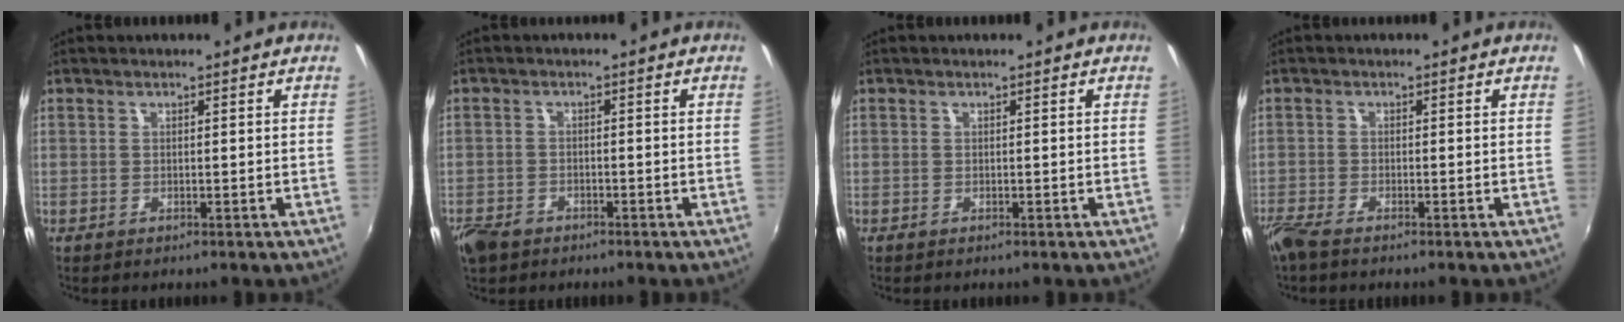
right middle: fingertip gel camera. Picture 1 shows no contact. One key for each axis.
{"total": 5.7, "fx": -4.1, "fy": 3.2, "fz": 2.2, "tx": -0.068, "ty": -0.011, "tz": -0.078}
{"total": 0.0}
{"total": 3.8, "fx": -3.2, "fy": 0.5, "fz": 2.1, "tx": -0.056, "ty": -0.016, "tz": -0.065}